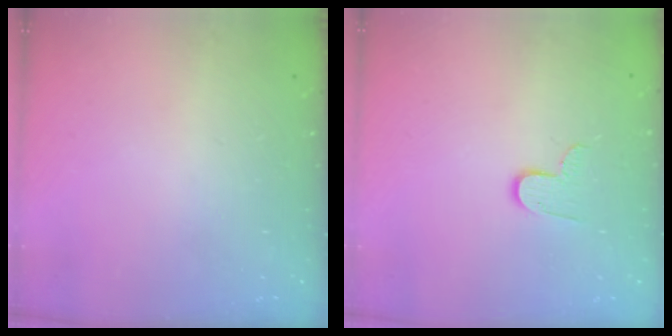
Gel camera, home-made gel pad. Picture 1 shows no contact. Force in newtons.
{"total": 7.6, "press": 7.6, "slide": 0.6}